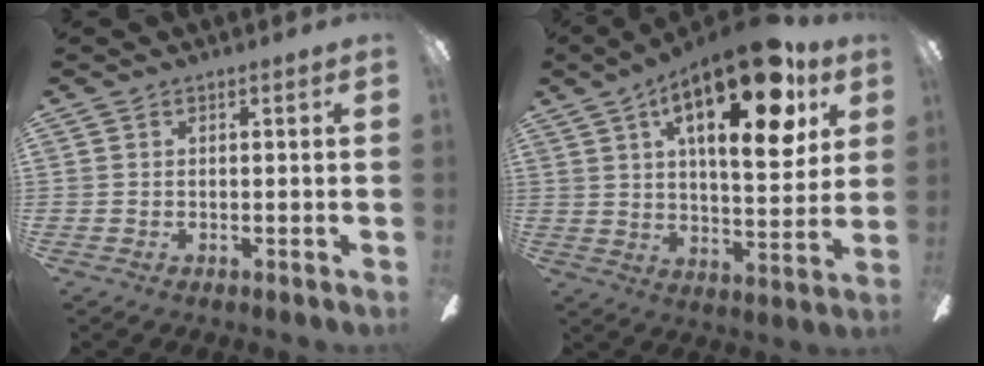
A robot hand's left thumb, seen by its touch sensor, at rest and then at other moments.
{"total": 23.0, "force": [11.3, 9.1, 17.8], "torque": [-0.258, -0.037, 0.172]}